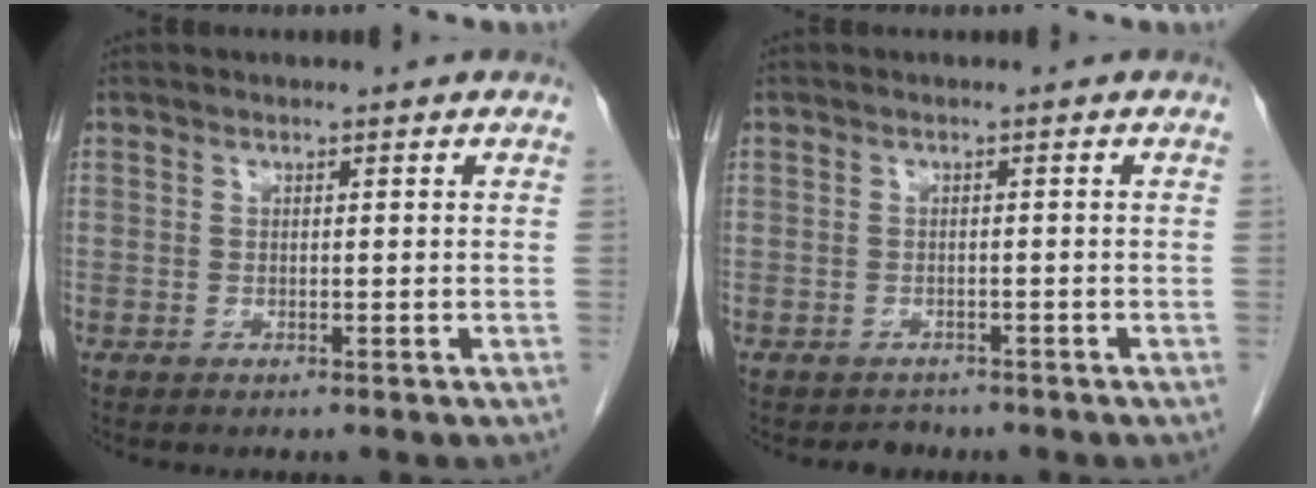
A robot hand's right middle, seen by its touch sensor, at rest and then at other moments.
{"total": 1.7, "force": [-1.5, 0.8, -0.2], "torque": [-0.002, 0.000, -0.023]}